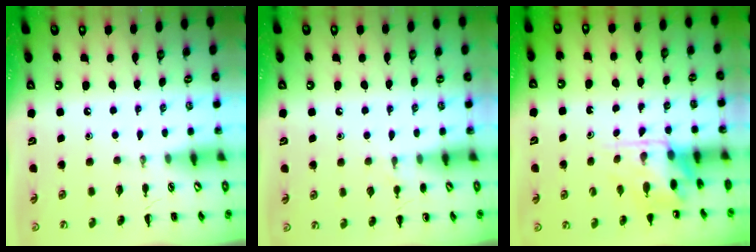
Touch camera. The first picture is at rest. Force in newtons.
{"total": 5.0, "press": 4.7, "slide": 1.7}
{"total": 5.0, "press": 4.9, "slide": 1.0}